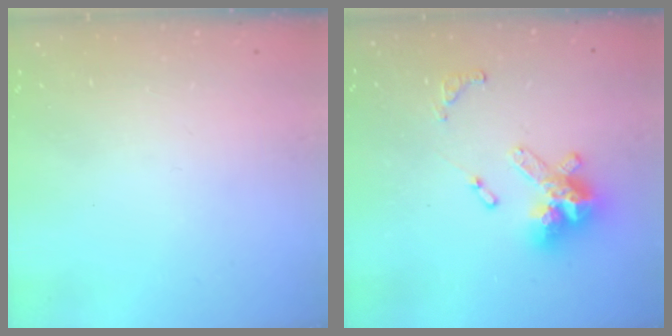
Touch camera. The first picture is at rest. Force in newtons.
{"total": 15.2, "press": 15.1, "slide": 1.3}